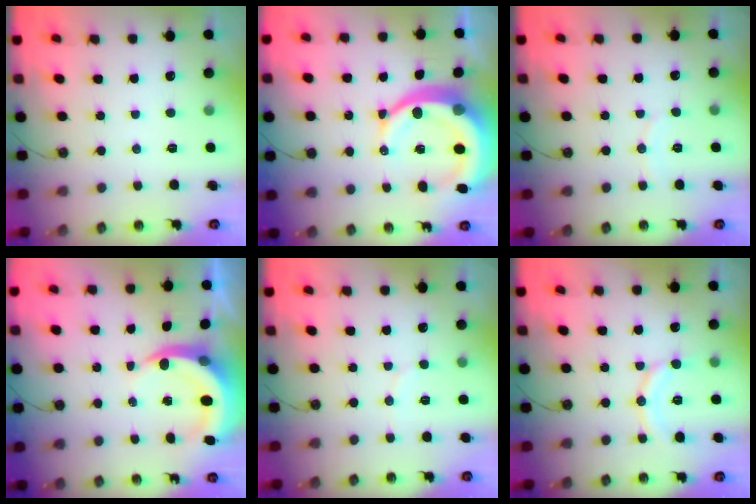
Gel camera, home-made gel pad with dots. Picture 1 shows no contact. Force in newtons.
{"total": 16.9, "press": 16.8, "slide": 1.9}
{"total": 3.7, "press": 3.7, "slide": 0.2}
{"total": 6.6, "press": 6.5, "slide": 0.8}
{"total": 5.0, "press": 5.0, "slide": 0.4}
{"total": 10.3, "press": 10.3, "slide": 0.6}